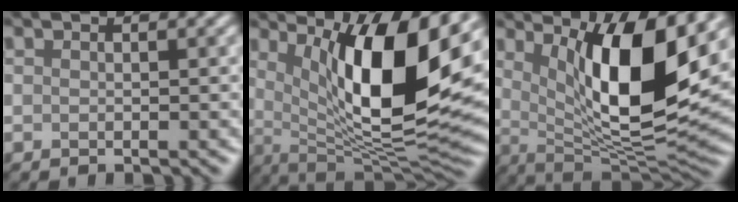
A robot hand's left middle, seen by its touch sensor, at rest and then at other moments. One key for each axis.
{"total": 13.1, "fx": 3.8, "fy": 3.9, "fz": 11.9, "tx": -0.163, "ty": -0.013, "tz": 0.063}
{"total": 11.3, "fx": 3.4, "fy": 3.2, "fz": 10.3, "tx": -0.155, "ty": -0.014, "tz": 0.063}